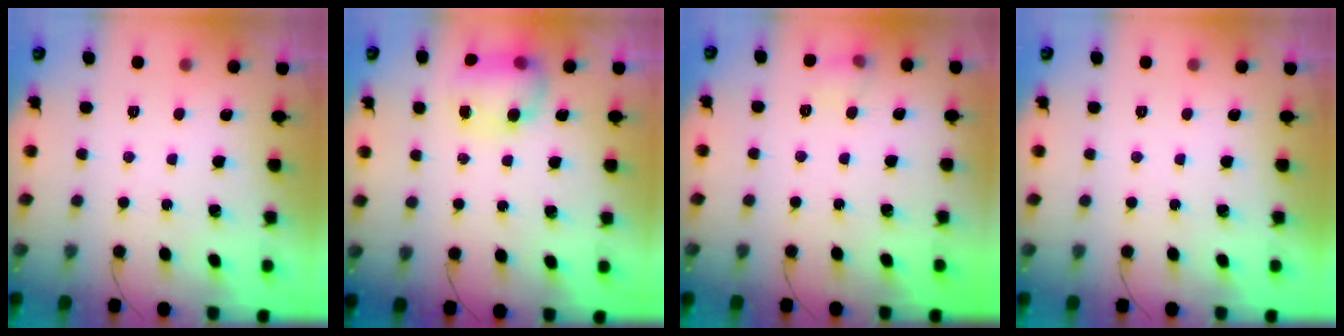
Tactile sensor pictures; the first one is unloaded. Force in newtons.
{"total": 8.0, "press": 8.0, "slide": 0.4}
{"total": 5.5, "press": 5.3, "slide": 1.6}
{"total": 0.0}